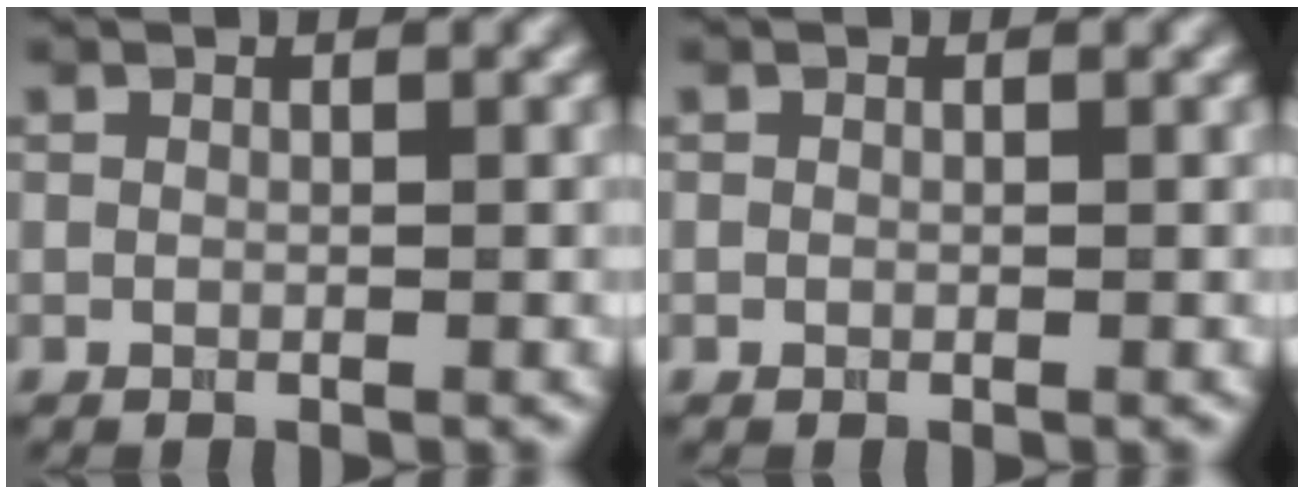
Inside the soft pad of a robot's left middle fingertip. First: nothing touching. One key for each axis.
{"total": 0.0}